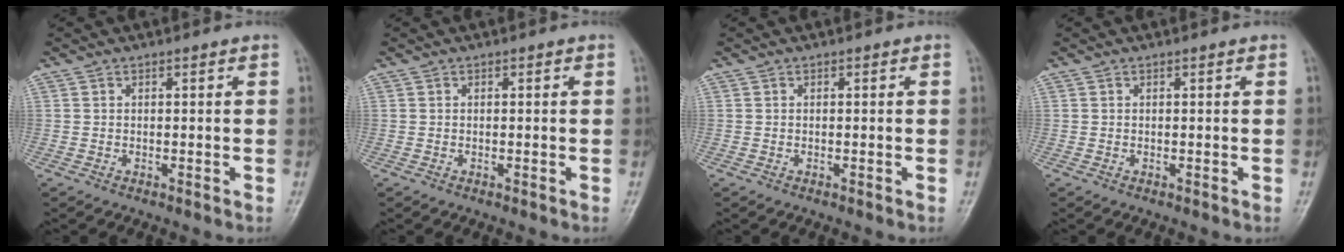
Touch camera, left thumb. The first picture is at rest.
{"total": 0.0}
{"total": 0.0}
{"total": 0.0}